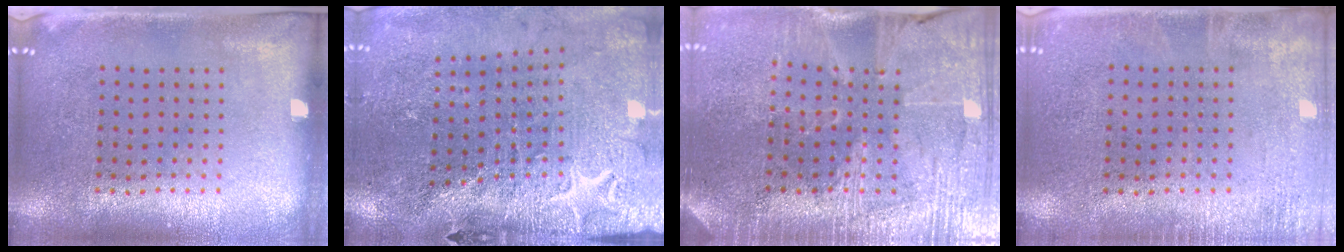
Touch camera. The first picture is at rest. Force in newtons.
{"total": 3.5, "press": 3.4, "slide": 0.8}
{"total": 3.5, "press": 3.3, "slide": 1.0}
{"total": 1.5, "press": 1.5, "slide": 0.2}